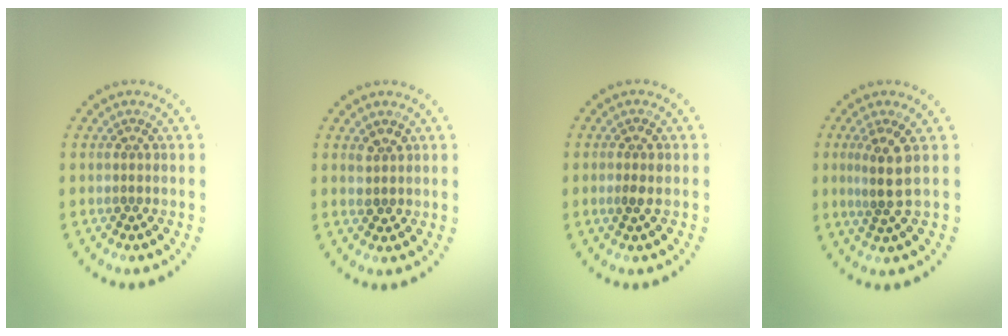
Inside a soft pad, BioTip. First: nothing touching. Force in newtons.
{"total": 1.4, "press": 1.4, "slide": 0.3}
{"total": 1.2, "press": 1.1, "slide": 0.4}
{"total": 2.8, "press": 2.1, "slide": 1.8}